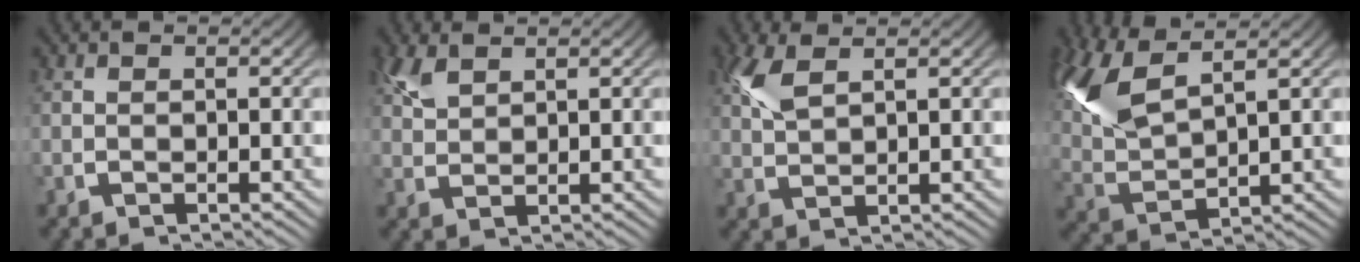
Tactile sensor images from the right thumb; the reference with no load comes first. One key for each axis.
{"total": 2.2, "fx": 1.9, "fy": 0.8, "fz": 0.8, "tx": -0.019, "ty": 0.002, "tz": 0.043}
{"total": 2.9, "fx": 2.0, "fy": 1.1, "fz": 1.7, "tx": -0.046, "ty": 0.002, "tz": 0.046}
{"total": 6.9, "fx": 3.0, "fy": 3.9, "fz": 4.8, "tx": -0.125, "ty": -0.008, "tz": 0.066}